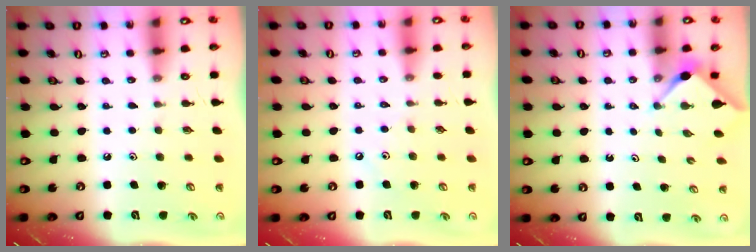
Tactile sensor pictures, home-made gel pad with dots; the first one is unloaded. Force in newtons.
{"total": 3.3, "press": 3.3, "slide": 0.5}
{"total": 3.0, "press": 3.0, "slide": 0.3}